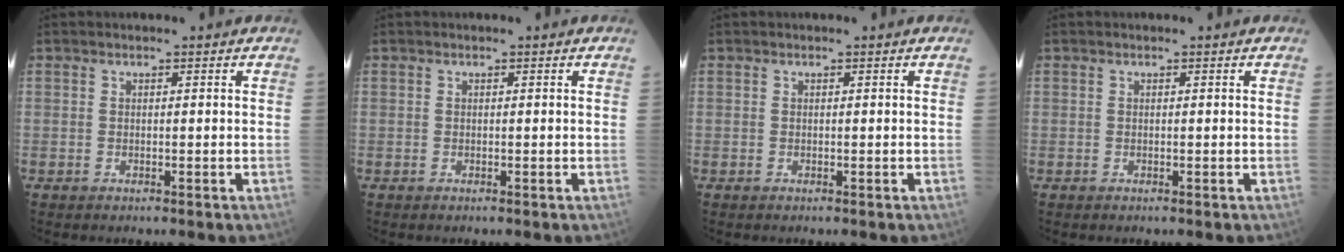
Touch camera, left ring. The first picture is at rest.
{"total": 0.0}
{"total": 0.0}
{"total": 0.0}